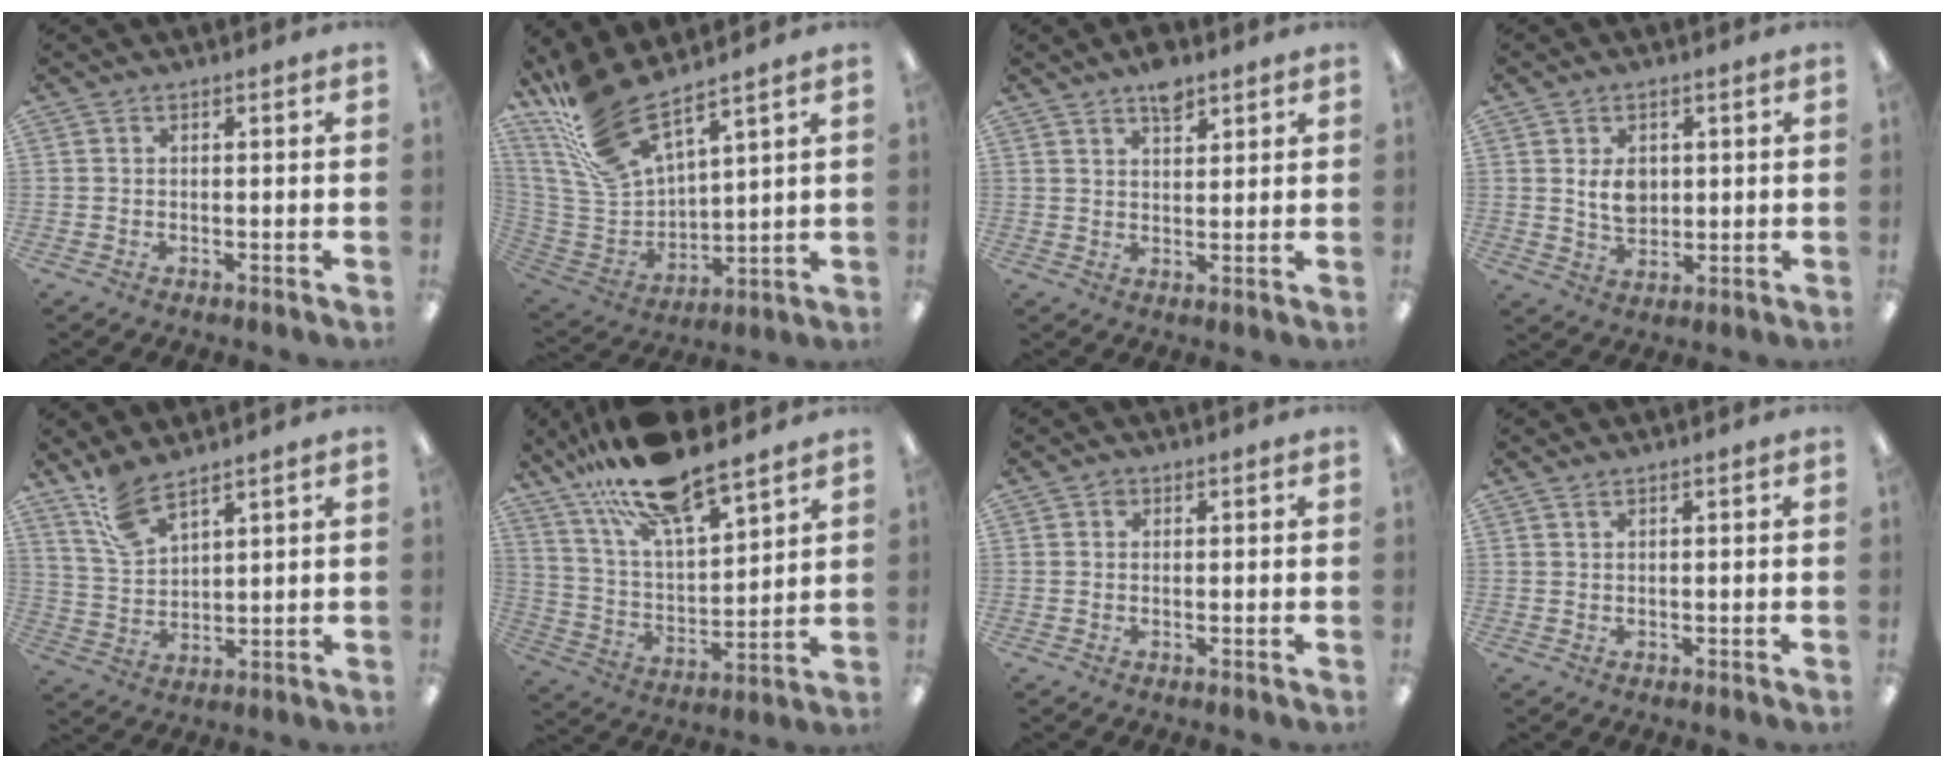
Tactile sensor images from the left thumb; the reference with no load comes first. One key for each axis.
{"total": 17.9, "fx": 14.5, "fy": 5.0, "fz": 9.3, "tx": -0.228, "ty": -0.092, "tz": 0.262}
{"total": 5.3, "fx": 4.0, "fy": 2.4, "fz": 2.5, "tx": -0.024, "ty": -0.021, "tz": 0.067}
{"total": 5.7, "fx": 1.6, "fy": 4.2, "fz": 3.6, "tx": -0.061, "ty": 0.000, "tz": 0.028}
{"total": 8.5, "fx": 6.8, "fy": 2.8, "fz": 4.2, "tx": -0.101, "ty": -0.027, "tz": 0.130}
{"total": 17.5, "fx": 14.8, "fy": 4.4, "fz": 8.2, "tx": -0.162, "ty": -0.090, "tz": 0.261}
{"total": 0.9, "fx": 0.4, "fy": 0.8, "fz": 0.3, "tx": -0.008, "ty": 0.004, "tz": 0.007}
{"total": 0.7, "fx": 0.5, "fy": 0.2, "fz": 0.4, "tx": -0.009, "ty": 0.002, "tz": 0.010}